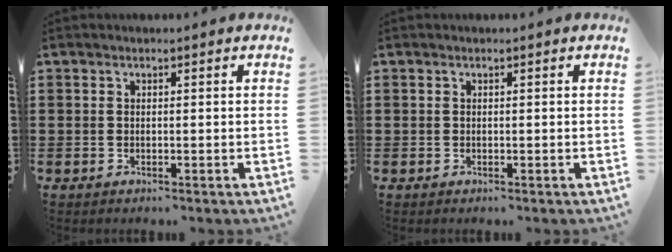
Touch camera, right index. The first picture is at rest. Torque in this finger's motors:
{"motor_torque": [0.01, 0.01, 0.00, 0.00]}